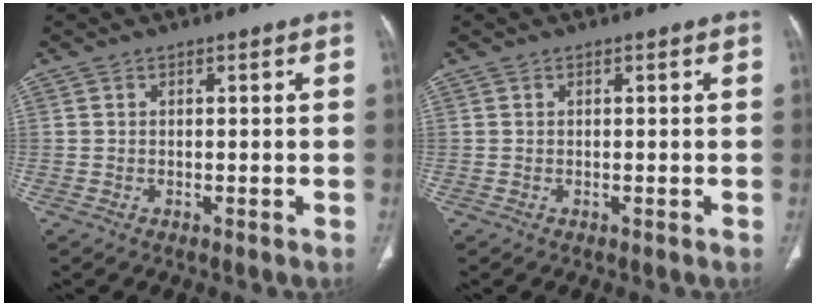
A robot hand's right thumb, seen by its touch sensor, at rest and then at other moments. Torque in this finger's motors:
{"motor_torque": [-0.21, 0.21, -0.24, 0.24, 0.01]}